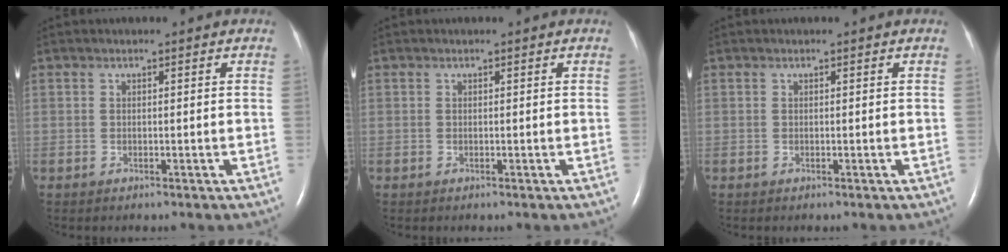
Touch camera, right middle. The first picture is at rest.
{"total": 0.0}
{"total": 0.0}